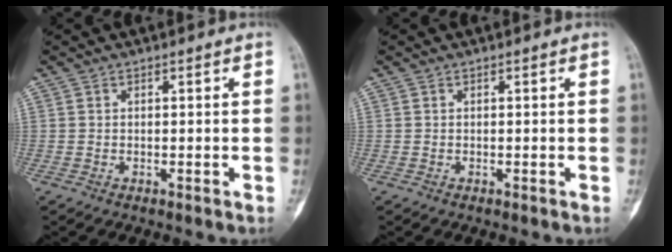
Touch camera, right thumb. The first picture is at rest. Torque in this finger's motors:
{"motor_torque": [-0.05, 0.03, 0.03, 0.07, 0.00]}